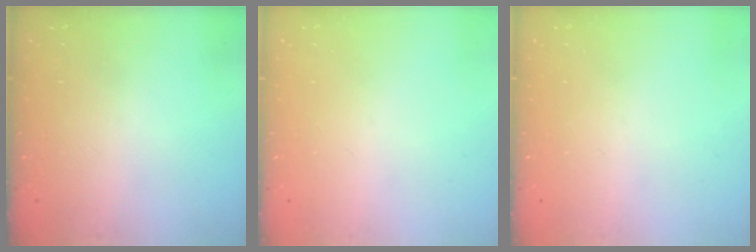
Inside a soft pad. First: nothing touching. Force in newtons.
{"total": 0.0}
{"total": 0.0}